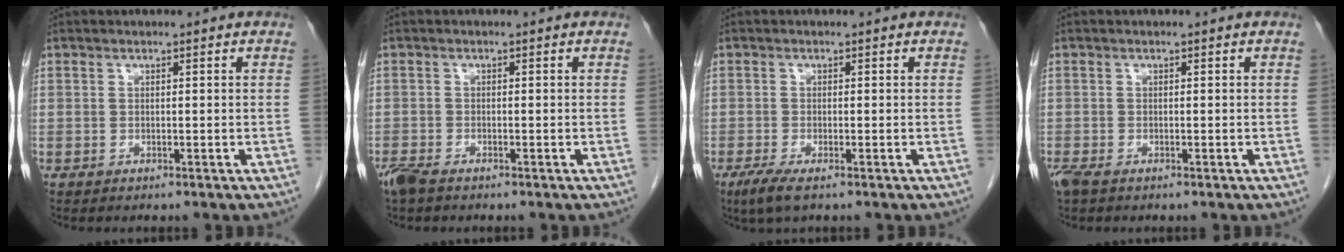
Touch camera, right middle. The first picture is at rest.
{"total": 2.6, "force": [-2.1, 0.6, 1.4], "torque": [-0.034, -0.007, -0.041]}
{"total": 3.1, "force": [-1.9, 0.5, 2.4], "torque": [-0.053, -0.010, -0.039]}
{"total": 2.2, "force": [-1.6, 0.7, 1.3], "torque": [-0.034, -0.008, -0.029]}